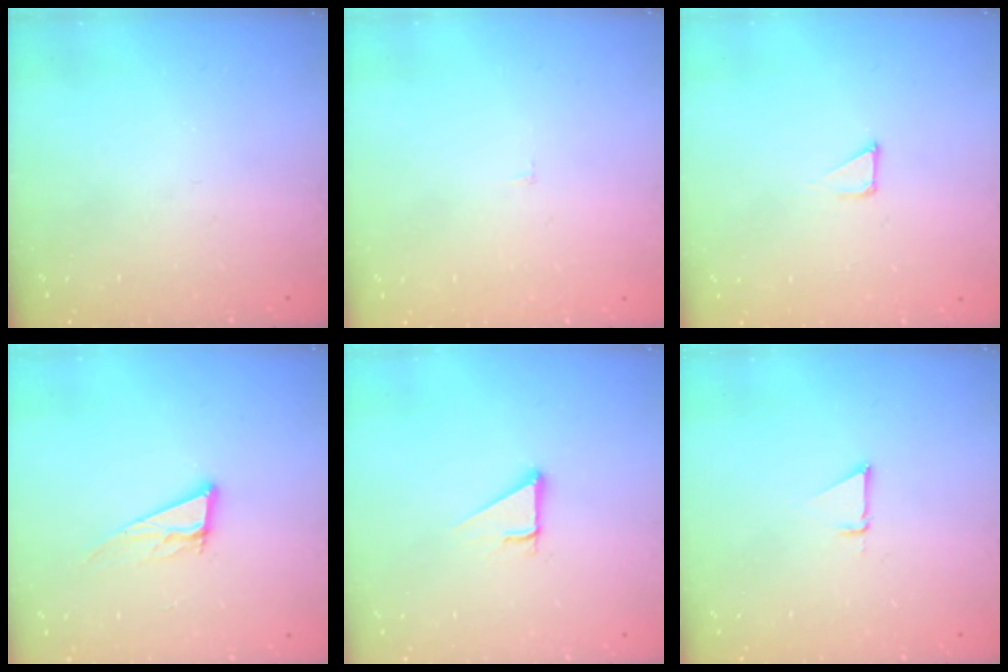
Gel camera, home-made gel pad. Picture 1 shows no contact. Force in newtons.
{"total": 1.6, "press": 1.6, "slide": 0.1}
{"total": 1.3, "press": 1.3, "slide": 0.0}
{"total": 10.9, "press": 10.4, "slide": 3.3}
{"total": 3.0, "press": 3.0, "slide": 0.1}
{"total": 2.5, "press": 2.5, "slide": 0.1}